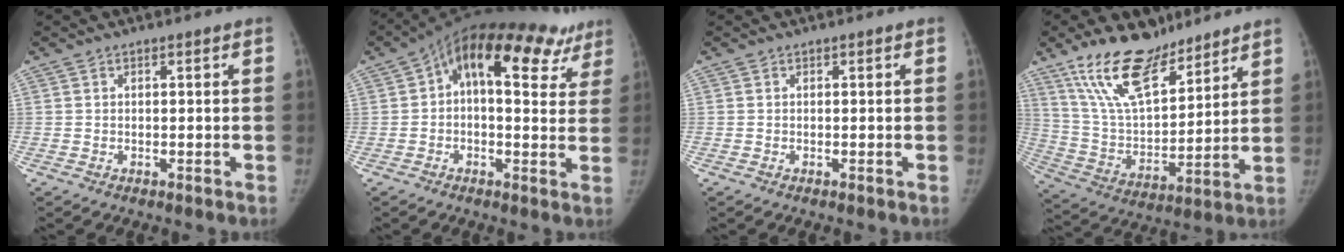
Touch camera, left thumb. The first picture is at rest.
{"total": 20.0, "force": [10.0, 10.0, 14.2], "torque": [-0.175, 0.026, 0.136]}
{"total": 0.0}
{"total": 18.2, "force": [13.2, 7.6, 10.0], "torque": [-0.146, -0.068, 0.250]}